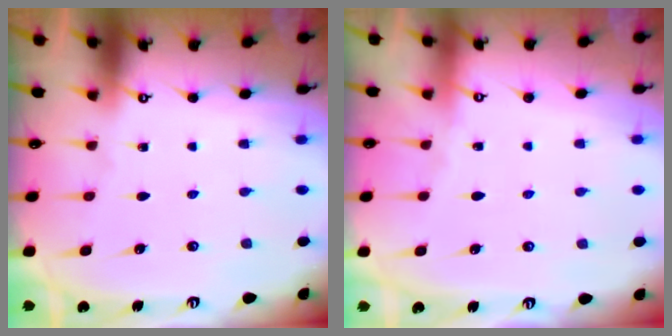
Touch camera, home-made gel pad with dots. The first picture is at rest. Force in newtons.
{"total": 1.6, "press": 1.6, "slide": 0.4}